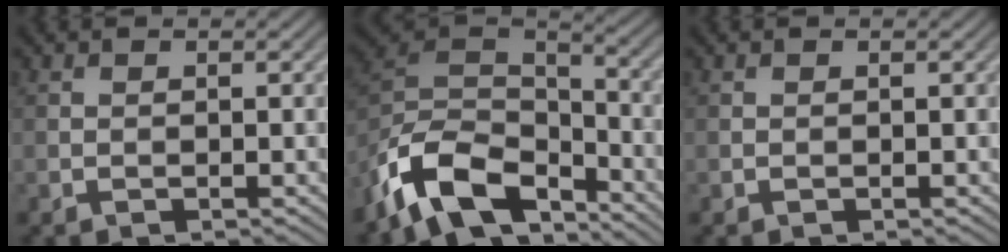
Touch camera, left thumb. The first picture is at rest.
{"total": 13.4, "force": [-8.8, 6.6, 7.6], "torque": [-0.179, -0.006, -0.180]}
{"total": 0.0}